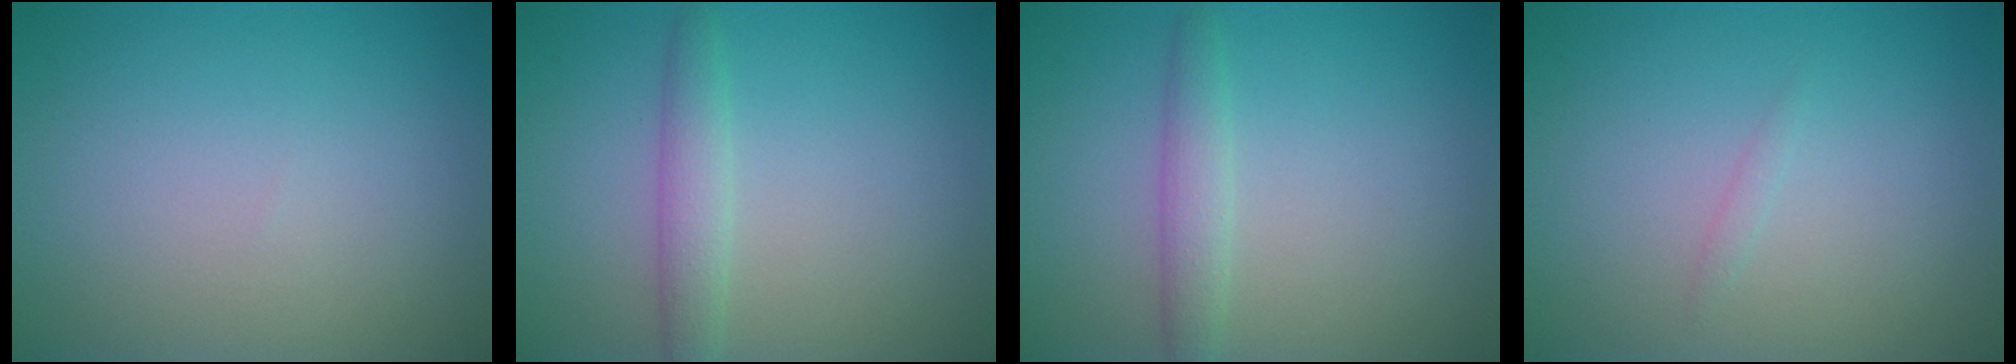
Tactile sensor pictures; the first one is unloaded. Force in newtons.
{"total": 2.1, "press": 2.1, "slide": 0.1}
{"total": 1.9, "press": 1.9, "slide": 0.0}
{"total": 0.5, "press": 0.5, "slide": 0.0}